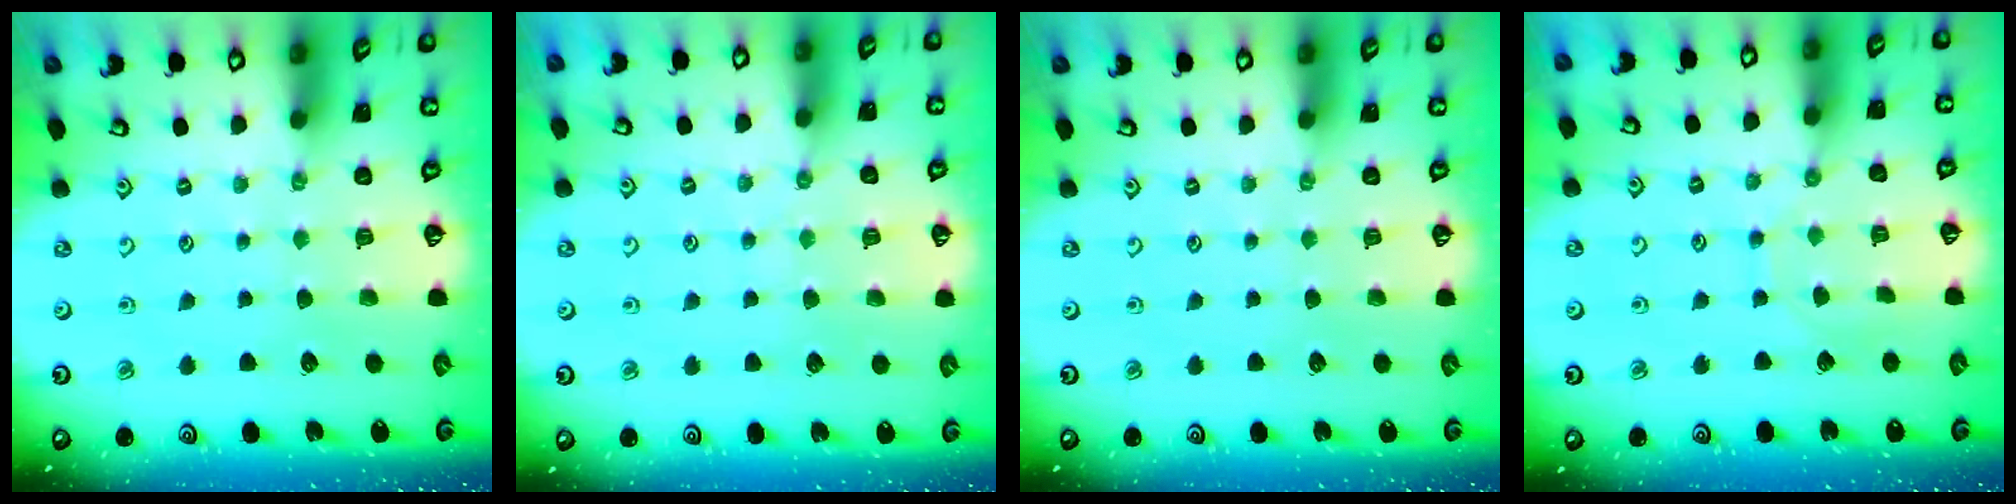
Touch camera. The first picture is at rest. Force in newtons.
{"total": 2.9, "press": 2.9, "slide": 0.5}
{"total": 0.0}
{"total": 5.9, "press": 5.9, "slide": 0.2}